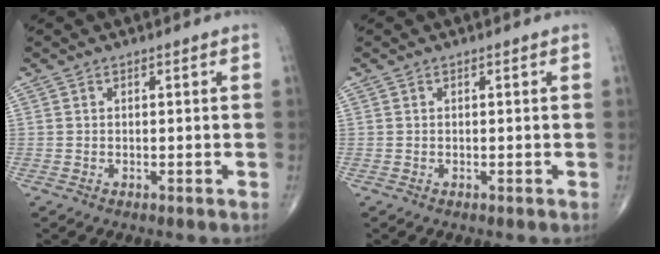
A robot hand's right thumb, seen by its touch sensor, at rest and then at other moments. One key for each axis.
{"total": 0.0}